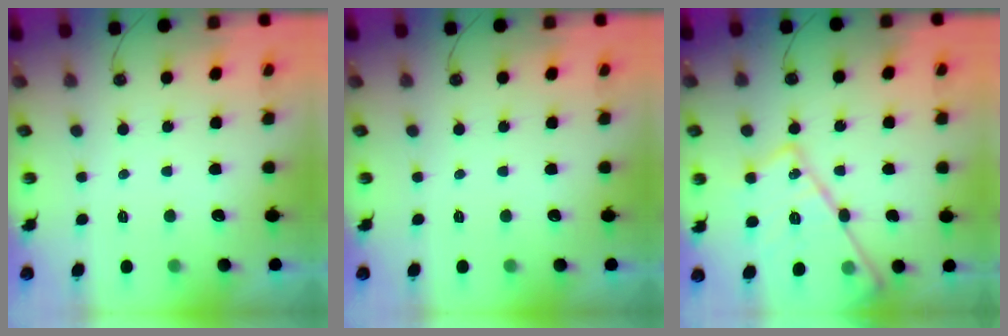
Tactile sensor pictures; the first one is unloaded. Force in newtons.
{"total": 0.0}
{"total": 21.5, "press": 21.4, "slide": 2.0}